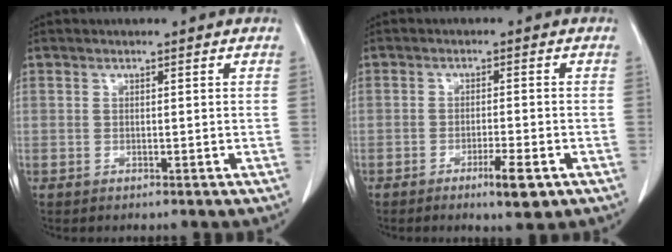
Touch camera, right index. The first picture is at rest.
{"total": 4.4, "force": [-2.4, 0.6, 3.6], "torque": [-0.059, -0.004, -0.035]}